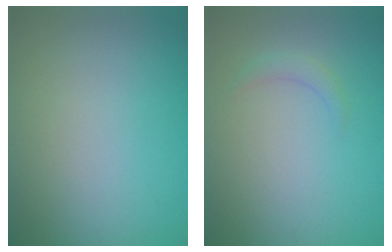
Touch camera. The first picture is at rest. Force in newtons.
{"total": 1.1, "press": 1.1, "slide": 0.1}